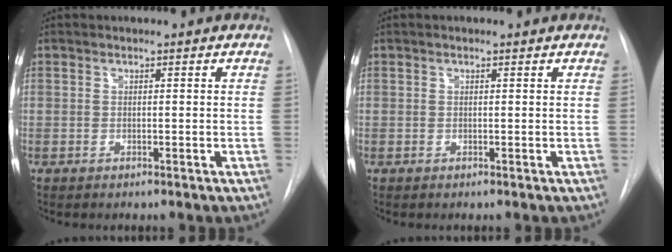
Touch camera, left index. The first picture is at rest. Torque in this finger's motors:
{"motor_torque": [-0.25, 0.00, -0.25, -0.01]}